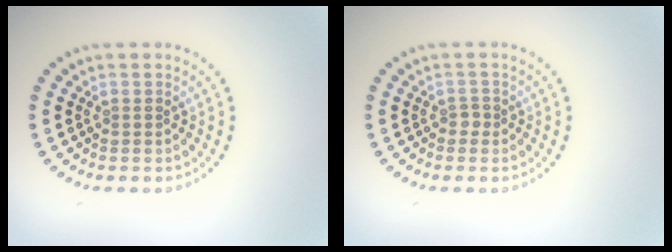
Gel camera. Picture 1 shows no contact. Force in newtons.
{"total": 0.8, "press": 0.6, "slide": 0.5}